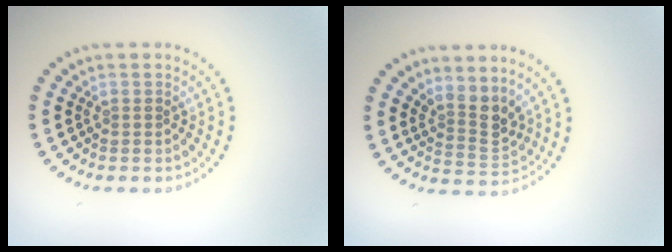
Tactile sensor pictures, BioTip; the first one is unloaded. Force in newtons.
{"total": 2.8, "press": 2.0, "slide": 2.0}